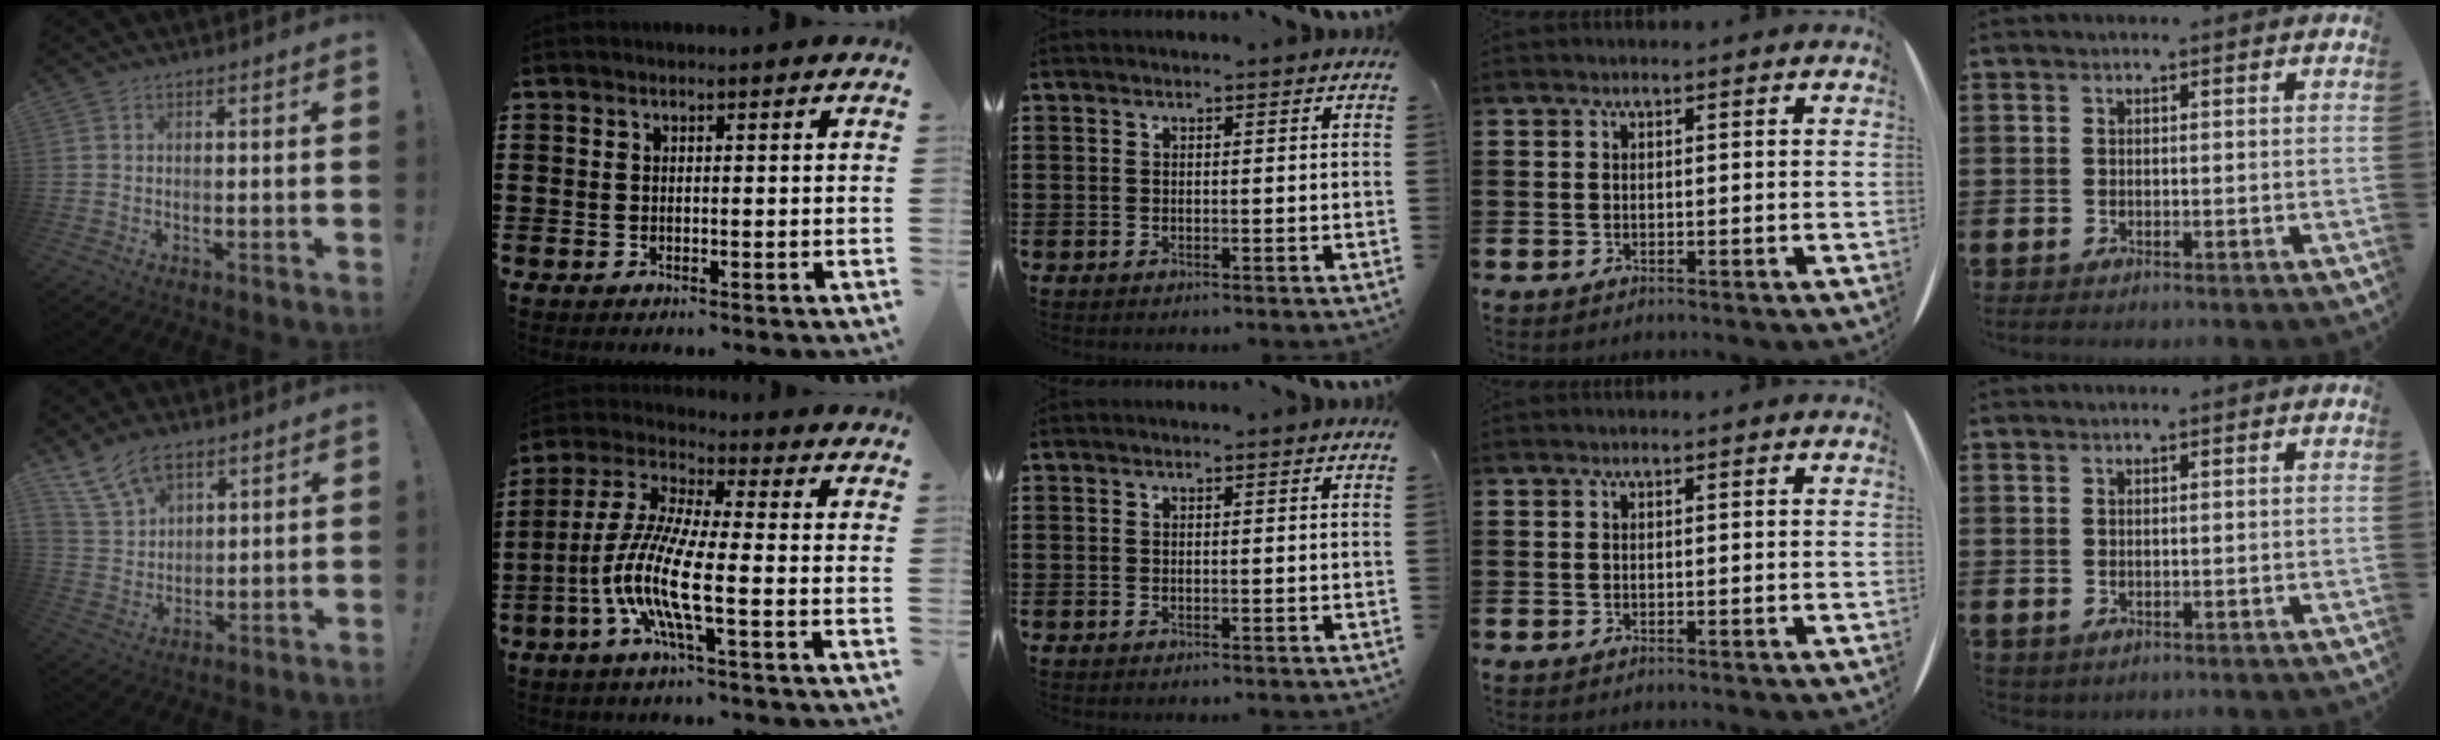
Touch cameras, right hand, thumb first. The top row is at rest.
{"thumb": {"total": 10.6, "force": [7.3, 6.3, 4.4], "torque": [-0.088, -0.033, 0.146]}, "index": {"total": 10.6, "force": [-4.0, 1.7, 9.6], "torque": [-0.234, -0.021, -0.089]}}